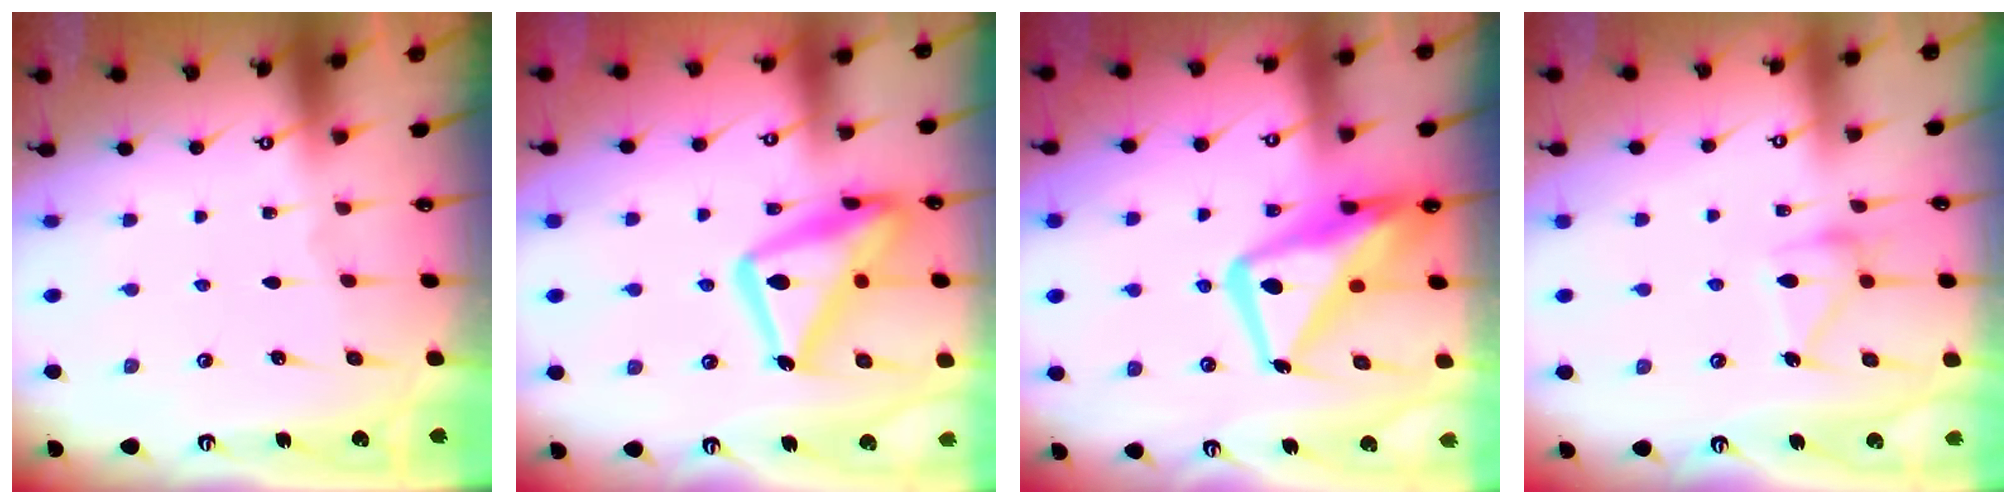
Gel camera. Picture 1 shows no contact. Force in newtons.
{"total": 19.9, "press": 19.9, "slide": 1.4}
{"total": 17.7, "press": 17.6, "slide": 1.7}
{"total": 14.6, "press": 14.6, "slide": 0.8}